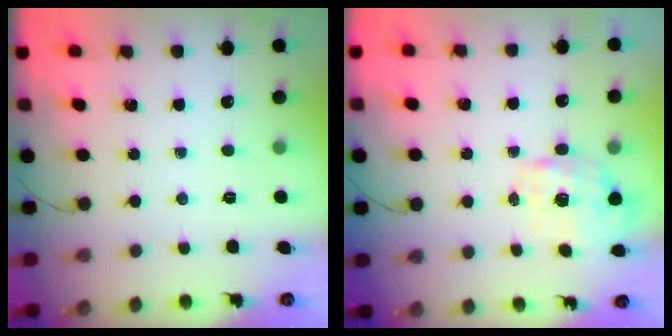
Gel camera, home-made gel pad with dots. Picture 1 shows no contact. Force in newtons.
{"total": 1.2, "press": 1.1, "slide": 0.5}